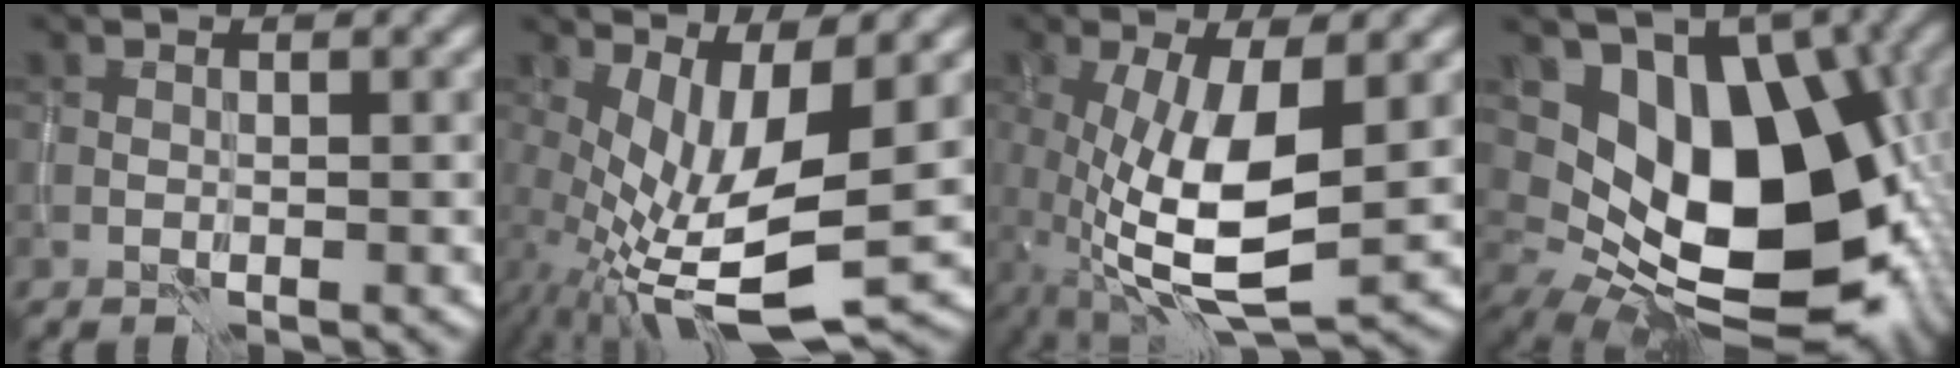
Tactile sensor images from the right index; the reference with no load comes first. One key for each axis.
{"total": 9.9, "fx": -1.1, "fy": 3.3, "fz": 9.3, "tx": -0.176, "ty": -0.016, "tz": -0.013}
{"total": 9.3, "fx": -0.7, "fy": 3.3, "fz": 8.7, "tx": -0.182, "ty": -0.017, "tz": -0.012}
{"total": 15.2, "fx": 1.4, "fy": 9.8, "fz": 11.6, "tx": -0.160, "ty": -0.017, "tz": 0.027}